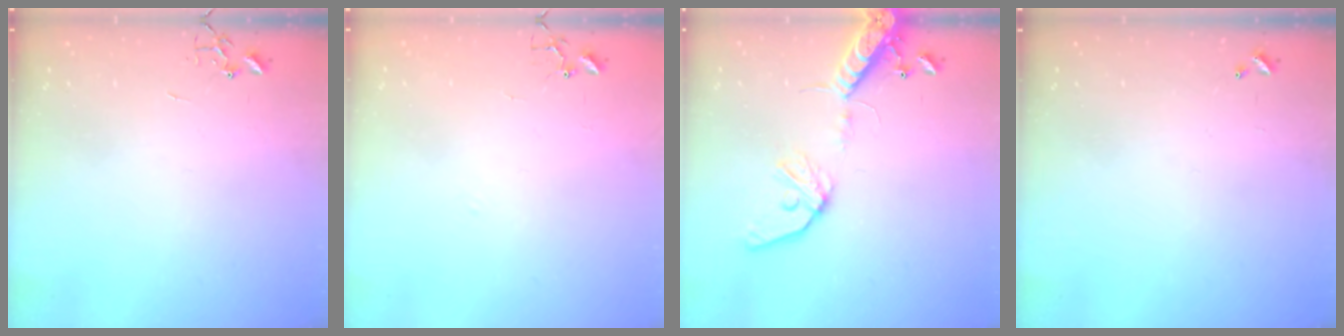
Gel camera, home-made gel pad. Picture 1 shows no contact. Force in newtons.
{"total": 6.1, "press": 6.0, "slide": 0.6}
{"total": 14.1, "press": 13.8, "slide": 3.0}
{"total": 0.0}